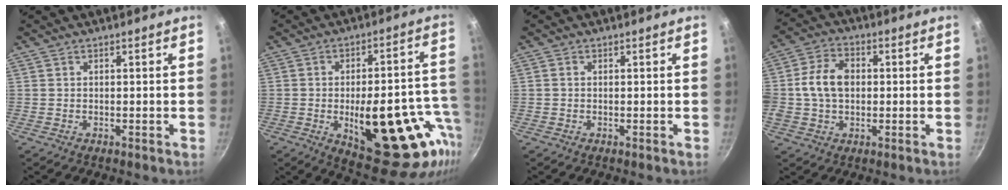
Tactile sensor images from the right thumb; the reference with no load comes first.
{"total": 24.3, "force": [-6.8, 10.4, 20.8], "torque": [-0.228, 0.016, -0.078]}
{"total": 0.7, "force": [0.0, 0.6, 0.3], "torque": [-0.006, 0.004, -0.001]}
{"total": 9.8, "force": [0.4, 7.1, 6.8], "torque": [-0.112, 0.017, -0.004]}